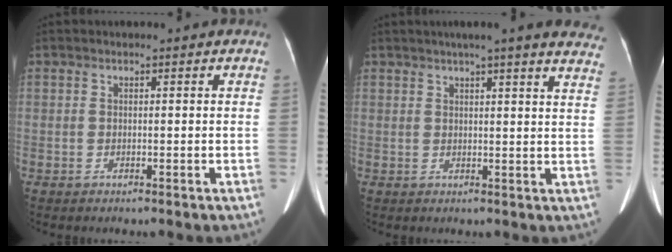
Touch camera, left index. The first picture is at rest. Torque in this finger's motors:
{"motor_torque": [0.91, -1.23, 0.43, 0.10]}